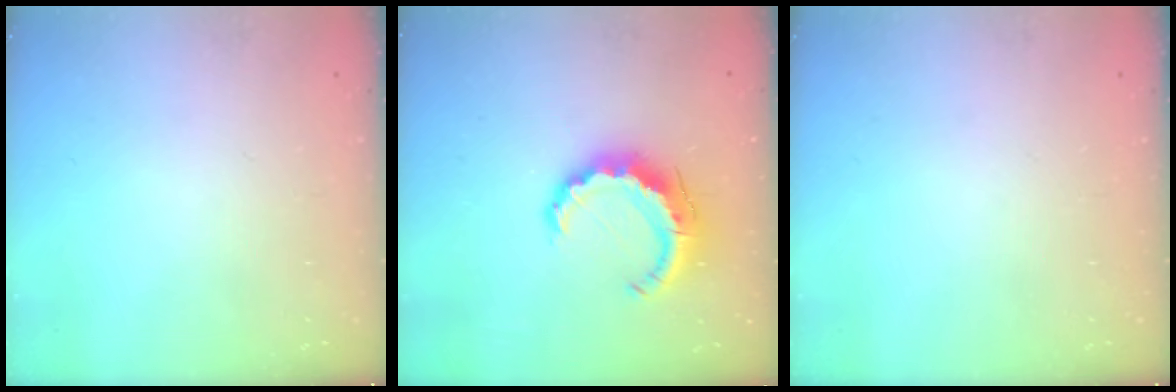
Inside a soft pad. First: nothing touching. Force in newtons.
{"total": 9.7, "press": 9.7, "slide": 1.1}
{"total": 0.0}